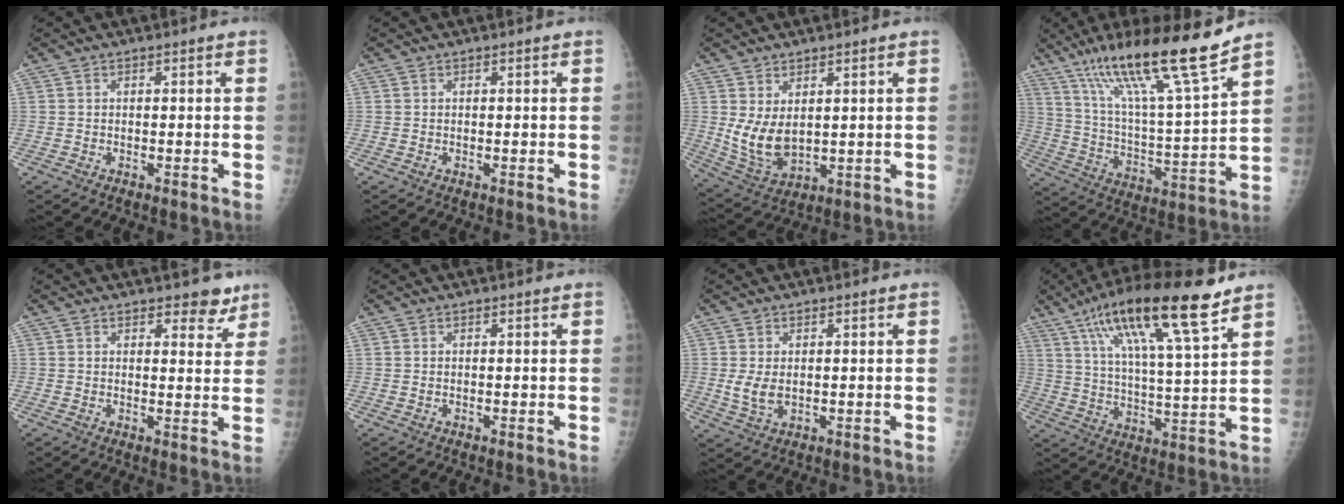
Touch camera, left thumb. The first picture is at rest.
{"total": 0.0}
{"total": 8.1, "force": [1.8, 4.8, 6.3], "torque": [-0.112, -0.024, 0.054]}
{"total": 20.6, "force": [14.6, 0.9, 14.5], "torque": [-0.229, -0.069, 0.256]}
{"total": 4.3, "force": [3.3, 2.1, 1.8], "torque": [0.006, -0.019, 0.041]}
{"total": 0.0}
{"total": 4.0, "force": [0.2, 2.5, 3.1], "torque": [-0.063, -0.011, 0.010]}
{"total": 20.2, "force": [12.3, 3.3, 15.7], "torque": [-0.264, -0.033, 0.212]}